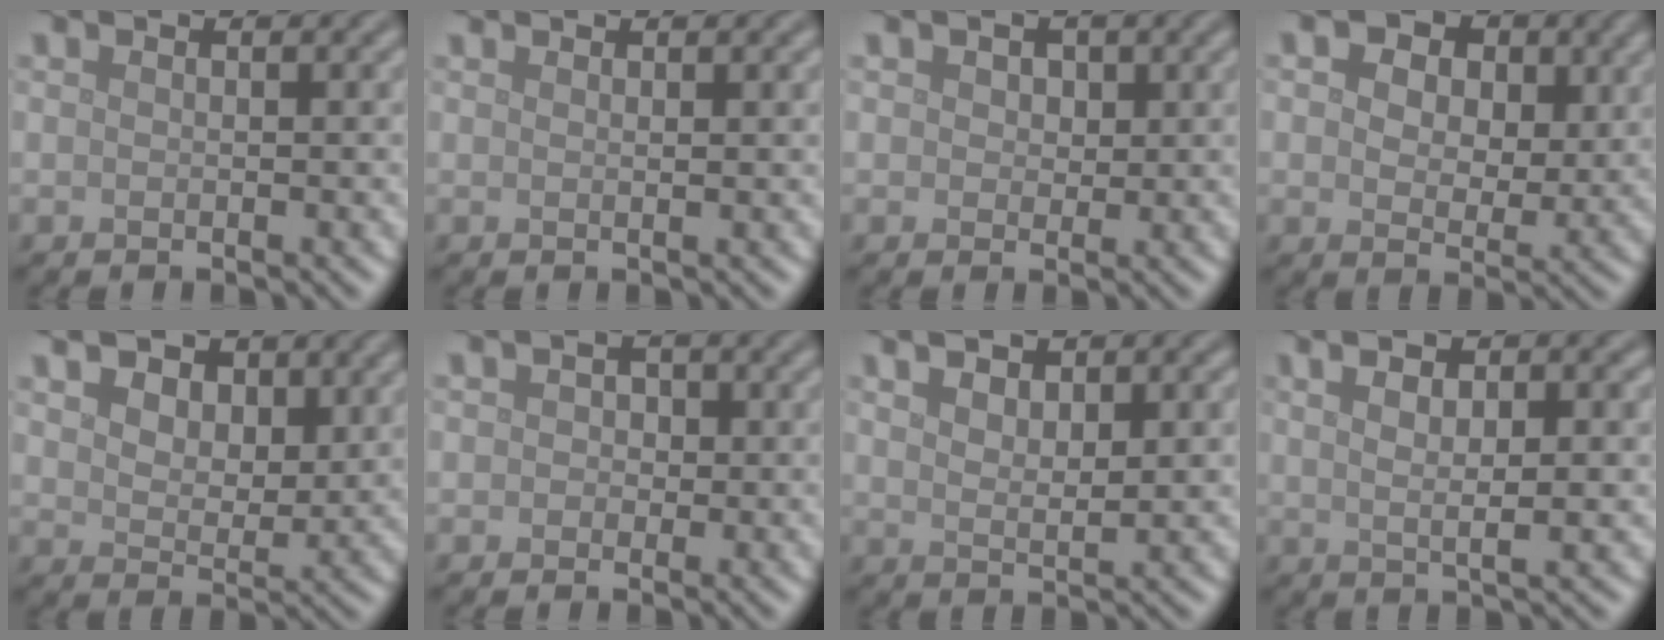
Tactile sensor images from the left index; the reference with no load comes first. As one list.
[{"total": 0.9, "force": [0.7, 0.2, 0.5], "torque": [-0.003, 0.000, 0.009]}, {"total": 1.6, "force": [0.6, 1.2, 0.8], "torque": [-0.012, 0.003, 0.002]}, {"total": 7.3, "force": [3.1, 4.7, 4.6], "torque": [-0.075, 0.007, 0.023]}, {"total": 7.3, "force": [4.4, 4.2, 4.0], "torque": [-0.083, 0.006, 0.058]}, {"total": 1.6, "force": [0.3, 1.4, 0.7], "torque": [0.006, 0.004, -0.009]}, {"total": 5.0, "force": [2.4, 2.3, 3.7], "torque": [-0.043, 0.018, 0.026]}, {"total": 5.9, "force": [1.8, 2.1, 5.2], "torque": [-0.060, 0.012, 0.015]}]